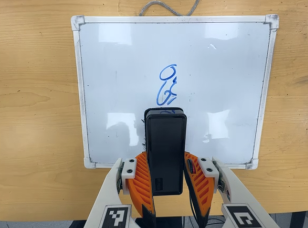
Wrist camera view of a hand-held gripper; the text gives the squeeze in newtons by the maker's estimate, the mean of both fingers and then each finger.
{"total": 5.7, "left": 5.1, "right": 6.3}